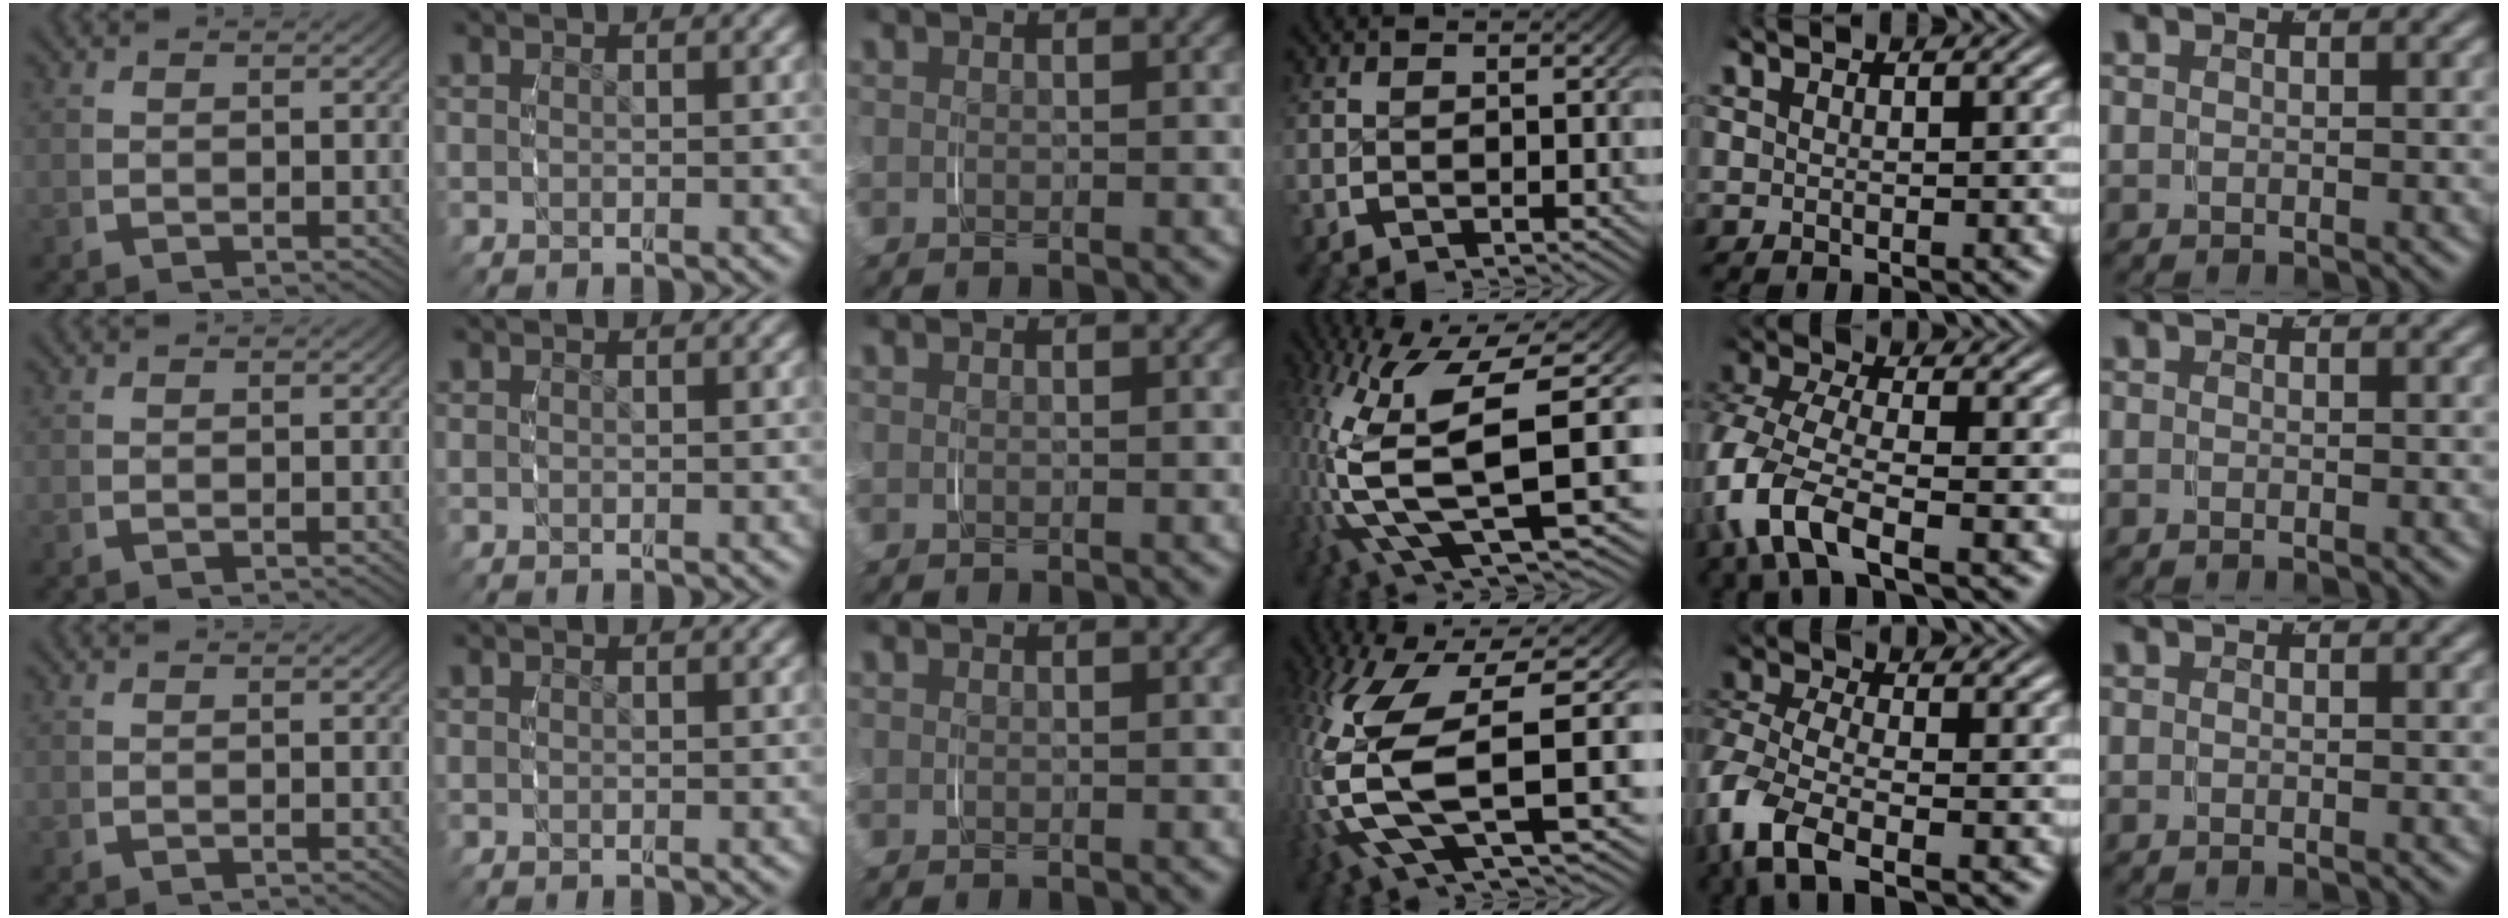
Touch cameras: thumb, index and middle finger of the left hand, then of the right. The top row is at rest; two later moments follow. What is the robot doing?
{"motion": "grasp_and_lifting", "object": "shoes"}